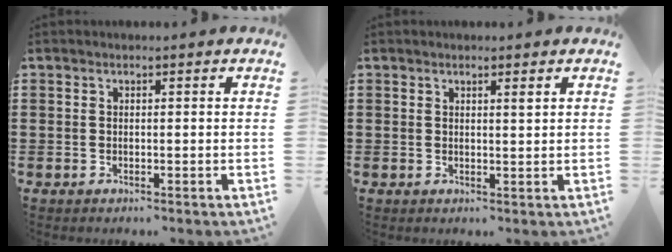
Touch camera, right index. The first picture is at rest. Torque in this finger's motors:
{"motor_torque": [-0.17, 0.21, 0.07, 0.00]}